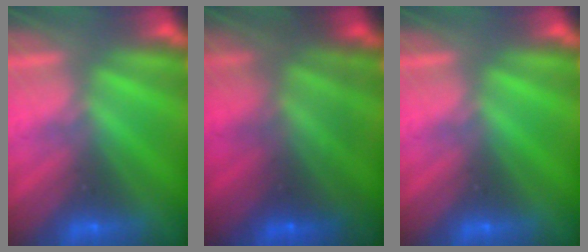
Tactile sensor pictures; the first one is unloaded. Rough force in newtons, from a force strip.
{"total": 6.9}
{"total": 0.0}